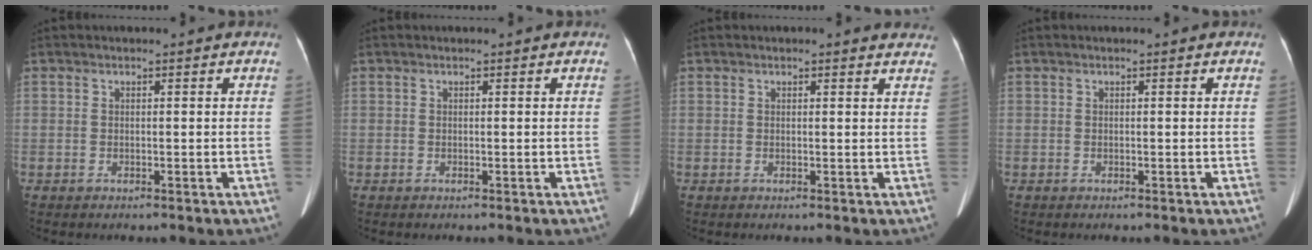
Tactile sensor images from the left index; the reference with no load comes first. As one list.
[{"total": 0.0}, {"total": 2.9, "force": [2.7, 0.9, 0.5], "torque": [0.000, -0.006, 0.007]}, {"total": 0.0}]